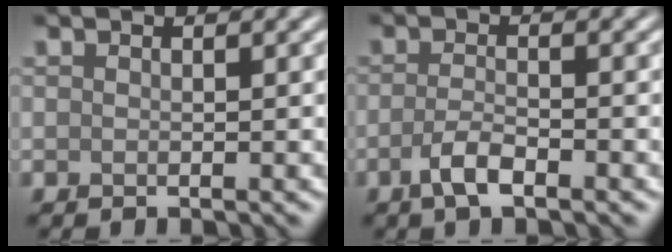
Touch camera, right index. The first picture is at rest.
{"total": 2.6, "force": [-1.4, 0.8, 2.1], "torque": [-0.045, 0.002, -0.031]}